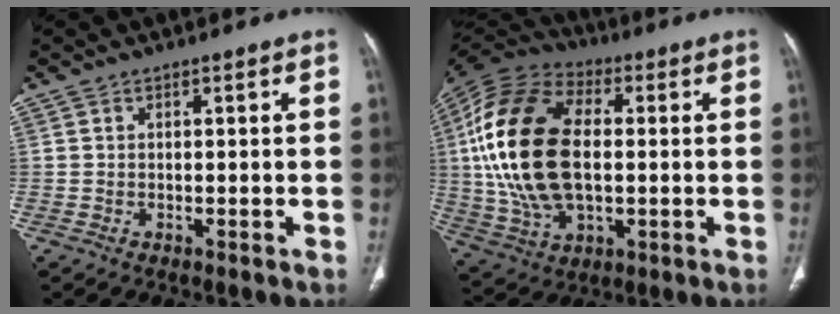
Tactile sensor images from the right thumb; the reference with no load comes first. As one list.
[{"total": 24.0, "force": [1.3, 14.0, 19.5], "torque": [-0.395, 0.006, 0.025]}]